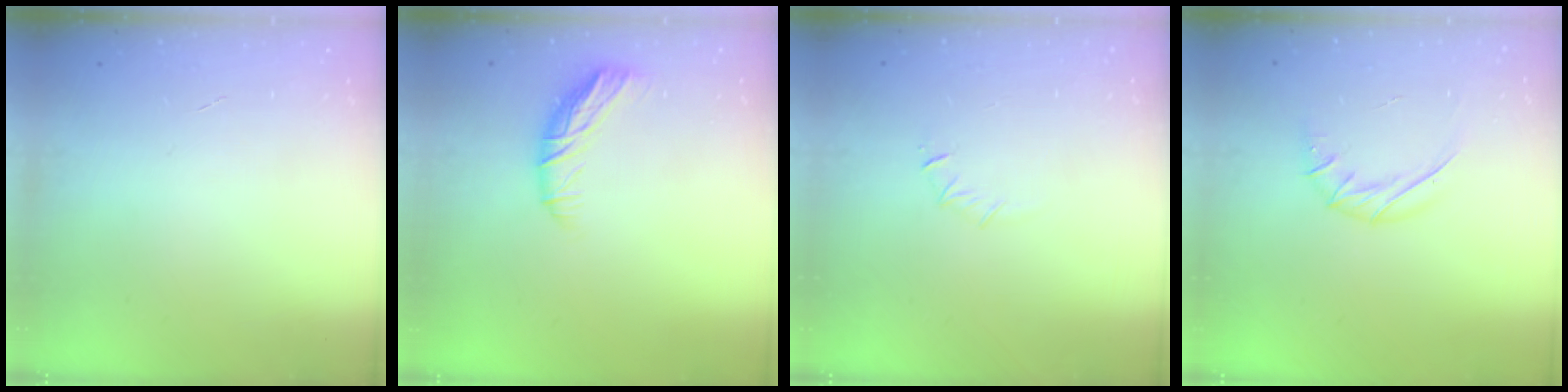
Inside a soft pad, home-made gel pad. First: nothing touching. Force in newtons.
{"total": 10.7, "press": 10.5, "slide": 2.0}
{"total": 4.0, "press": 3.9, "slide": 1.1}
{"total": 8.5, "press": 8.5, "slide": 0.6}